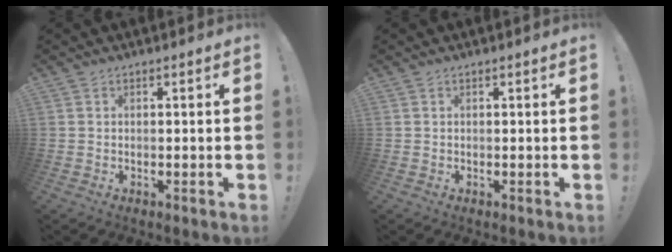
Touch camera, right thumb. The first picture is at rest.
{"total": 0.0}